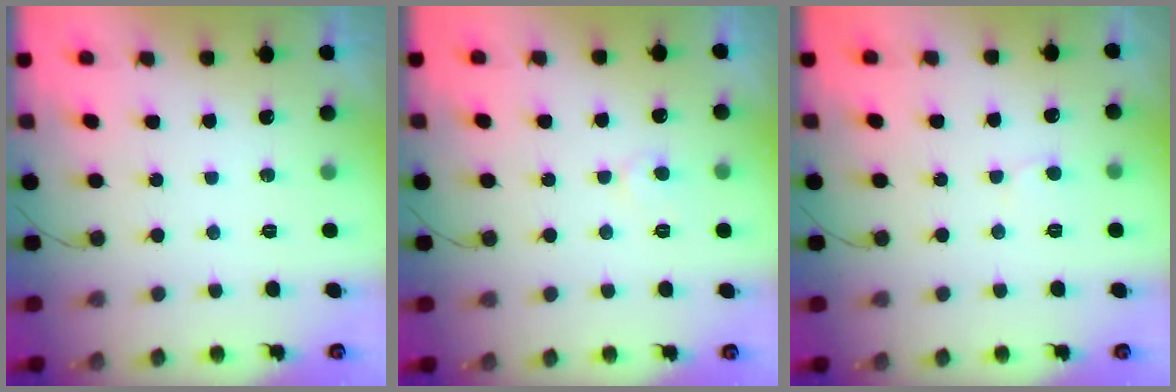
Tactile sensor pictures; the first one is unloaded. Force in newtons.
{"total": 4.7, "press": 4.6, "slide": 0.4}
{"total": 5.1, "press": 5.1, "slide": 0.5}